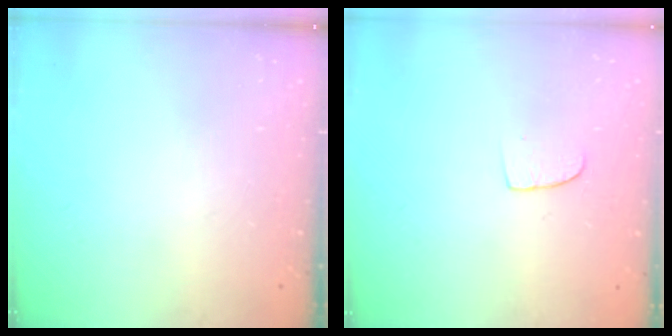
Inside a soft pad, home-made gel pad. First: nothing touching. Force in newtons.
{"total": 6.0, "press": 5.9, "slide": 0.5}